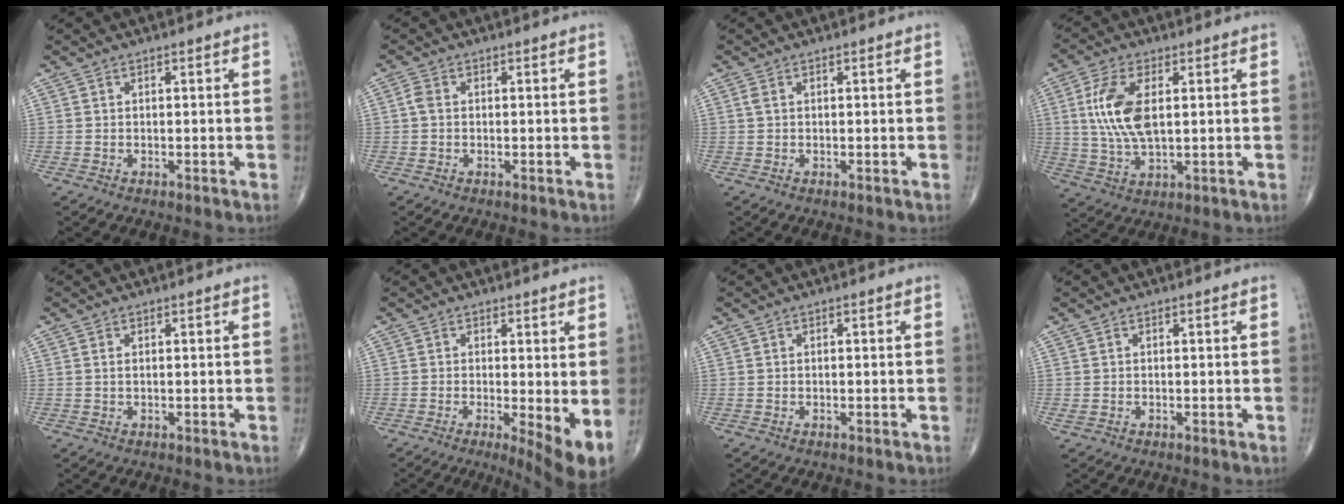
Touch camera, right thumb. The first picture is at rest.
{"total": 1.7, "force": [0.0, 1.2, 1.2], "torque": [-0.024, 0.004, -0.004]}
{"total": 0.9, "force": [0.2, 0.5, 0.7], "torque": [-0.023, 0.009, 0.006]}
{"total": 11.2, "force": [2.0, 5.3, 9.6], "torque": [-0.203, -0.006, 0.042]}
{"total": 0.5, "force": [0.2, 0.2, 0.5], "torque": [-0.011, 0.002, 0.004]}
{"total": 7.0, "force": [-0.5, 1.8, 6.7], "torque": [-0.102, -0.020, -0.007]}
{"total": 0.0}
{"total": 0.7, "force": [0.0, 0.5, 0.5], "torque": [-0.013, 0.002, 0.003]}